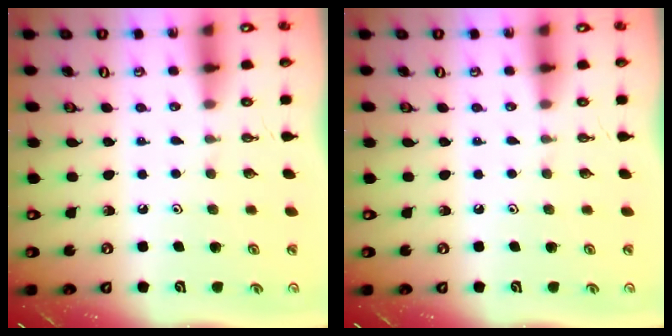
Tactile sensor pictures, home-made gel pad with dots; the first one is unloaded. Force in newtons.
{"total": 0.0}